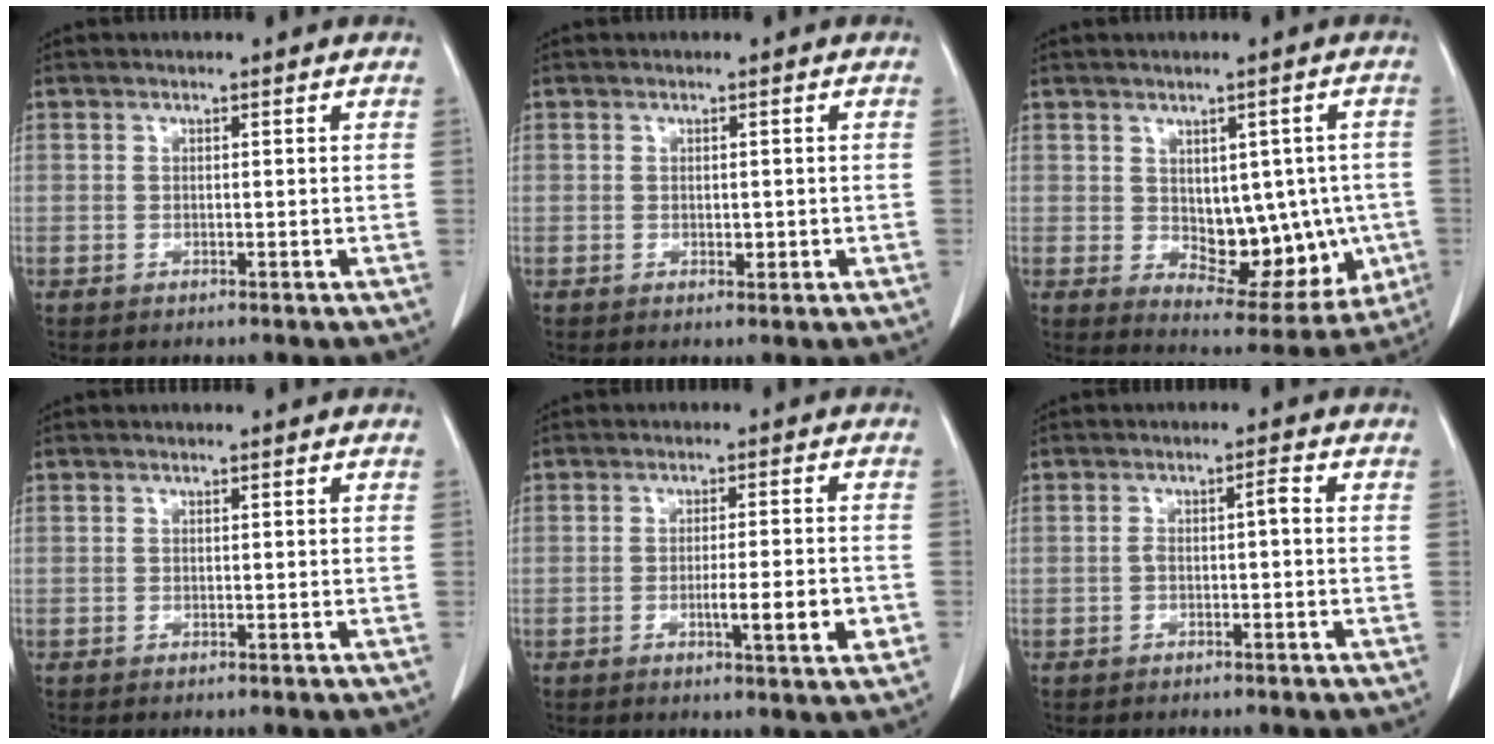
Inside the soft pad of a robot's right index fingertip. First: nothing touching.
{"total": 1.3, "force": [-0.1, 0.7, 1.0], "torque": [-0.014, -0.002, 0.001]}
{"total": 12.4, "force": [-0.8, 6.9, 10.3], "torque": [-0.119, 0.008, 0.019]}
{"total": 0.0}
{"total": 6.6, "force": [-1.9, 0.4, 6.3], "torque": [-0.092, -0.007, -0.025]}
{"total": 2.1, "force": [-0.4, 0.4, 2.0], "torque": [-0.036, 0.010, -0.007]}